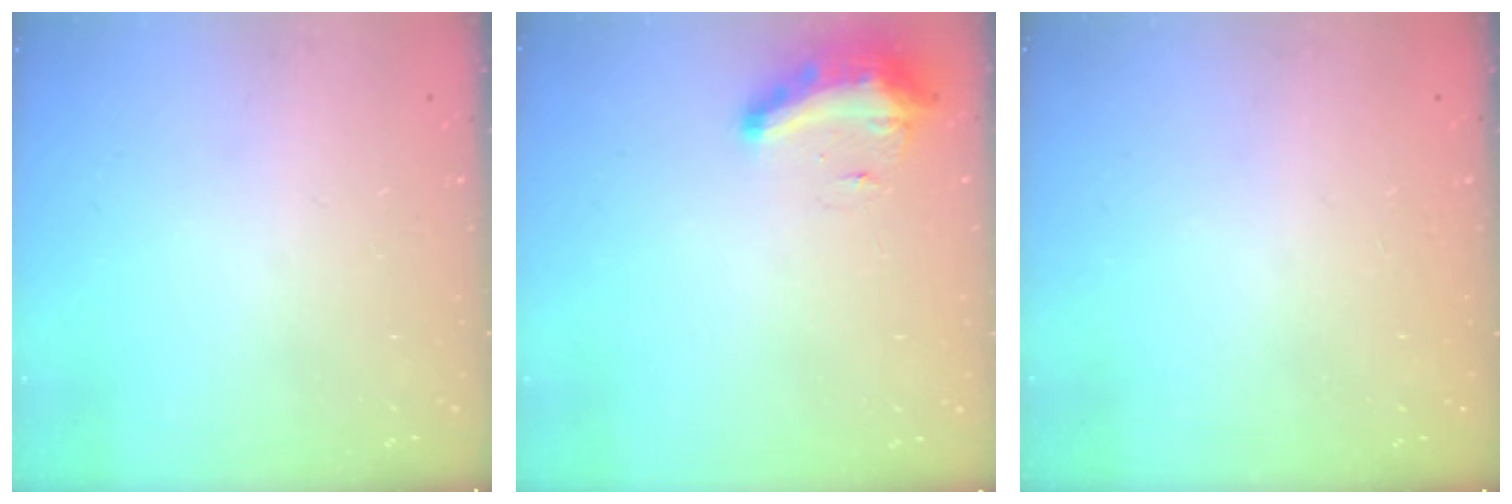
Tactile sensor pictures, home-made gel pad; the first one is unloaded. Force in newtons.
{"total": 9.0, "press": 9.0, "slide": 0.9}
{"total": 0.0}